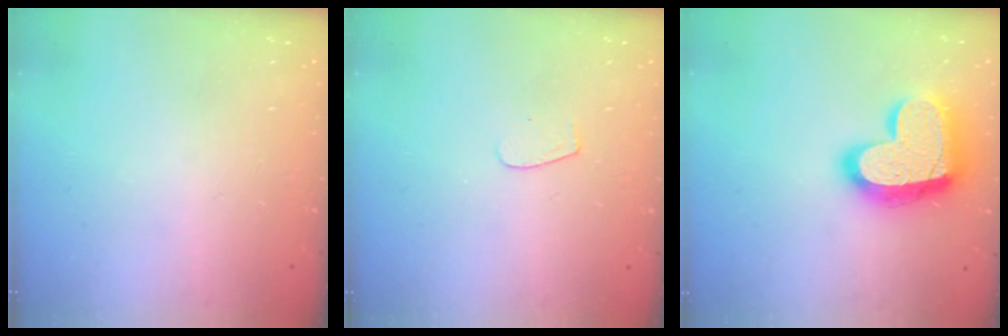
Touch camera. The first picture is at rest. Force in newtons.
{"total": 4.0, "press": 4.0, "slide": 0.4}
{"total": 20.9, "press": 20.8, "slide": 1.8}